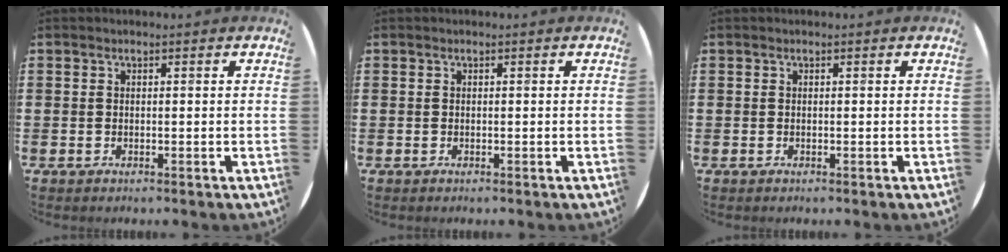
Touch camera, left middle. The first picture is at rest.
{"total": 0.0}
{"total": 0.0}